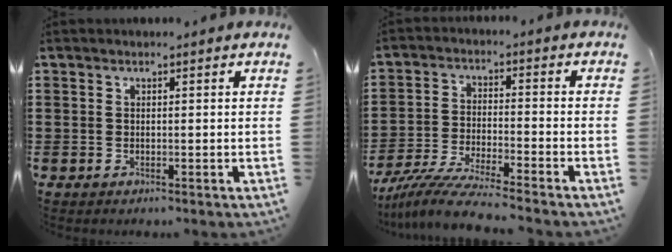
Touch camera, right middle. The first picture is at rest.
{"total": 7.2, "force": [-6.6, -0.3, 2.8], "torque": [-0.065, -0.014, -0.130]}